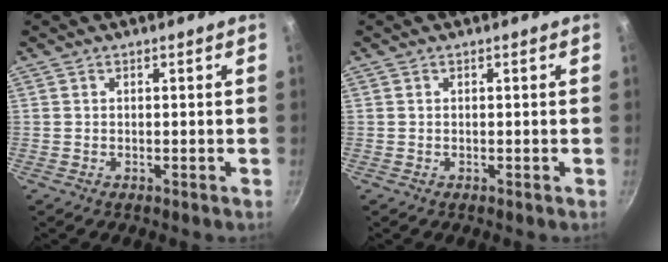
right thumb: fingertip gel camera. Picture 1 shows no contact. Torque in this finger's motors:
{"motor_torque": [-0.16, 0.13, 0.00, 0.00, 0.02]}